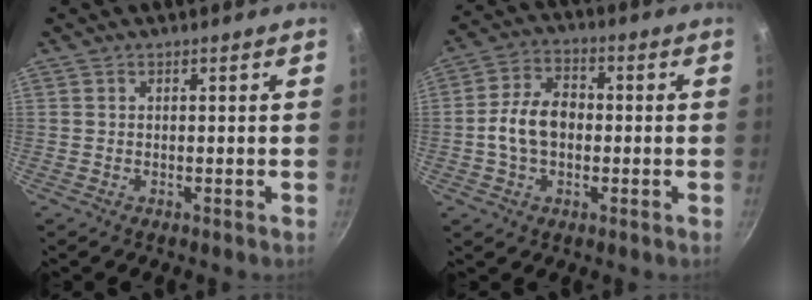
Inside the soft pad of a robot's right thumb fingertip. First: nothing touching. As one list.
[{"total": 9.5, "force": [-0.8, 6.6, 6.8], "torque": [-0.105, 0.027, -0.023]}]